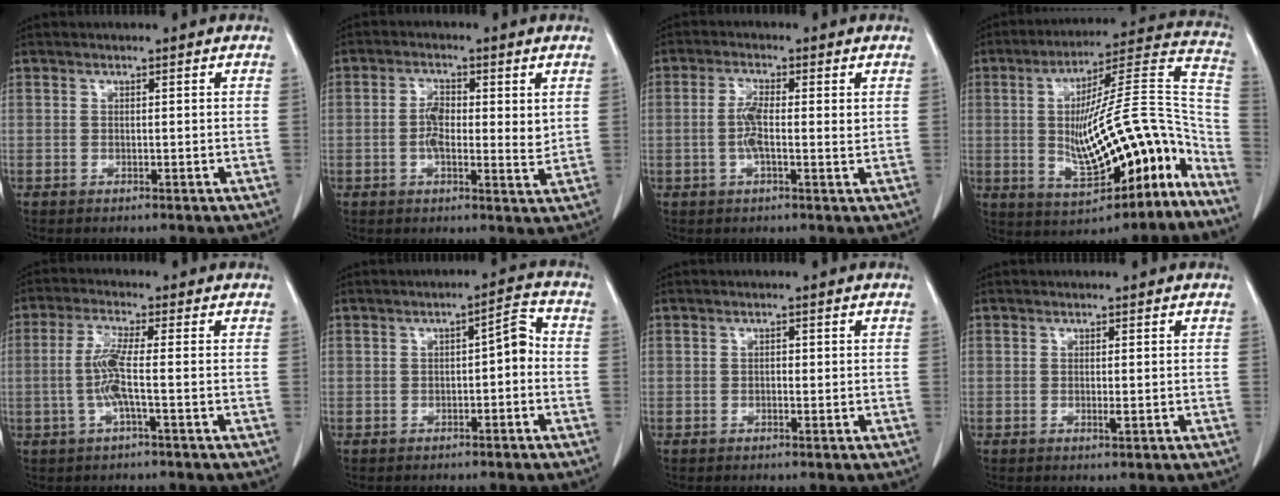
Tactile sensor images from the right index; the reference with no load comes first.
{"total": 5.9, "force": [0.7, 2.4, 5.4], "torque": [-0.094, -0.002, 0.004]}
{"total": 4.4, "force": [0.1, 1.1, 4.3], "torque": [-0.088, 0.005, -0.003]}
{"total": 18.5, "force": [-6.7, 5.1, 16.5], "torque": [-0.225, 0.037, -0.091]}
{"total": 5.1, "force": [-0.9, -0.2, 5.0], "torque": [-0.112, 0.002, -0.021]}
{"total": 4.0, "force": [-0.7, 1.4, 3.7], "torque": [-0.051, 0.019, -0.012]}
{"total": 0.6, "force": [0.0, 0.4, 0.5], "torque": [-0.009, 0.002, 0.000]}
{"total": 0.9, "force": [-0.1, 0.1, 0.9], "torque": [-0.016, -0.004, -0.001]}